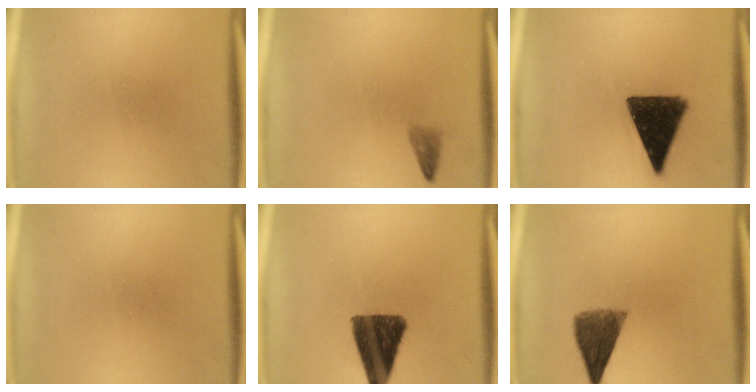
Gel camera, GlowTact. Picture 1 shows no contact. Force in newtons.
{"total": 1.2}
{"total": 14.3}
{"total": 0.0}
{"total": 12.5}
{"total": 7.1}